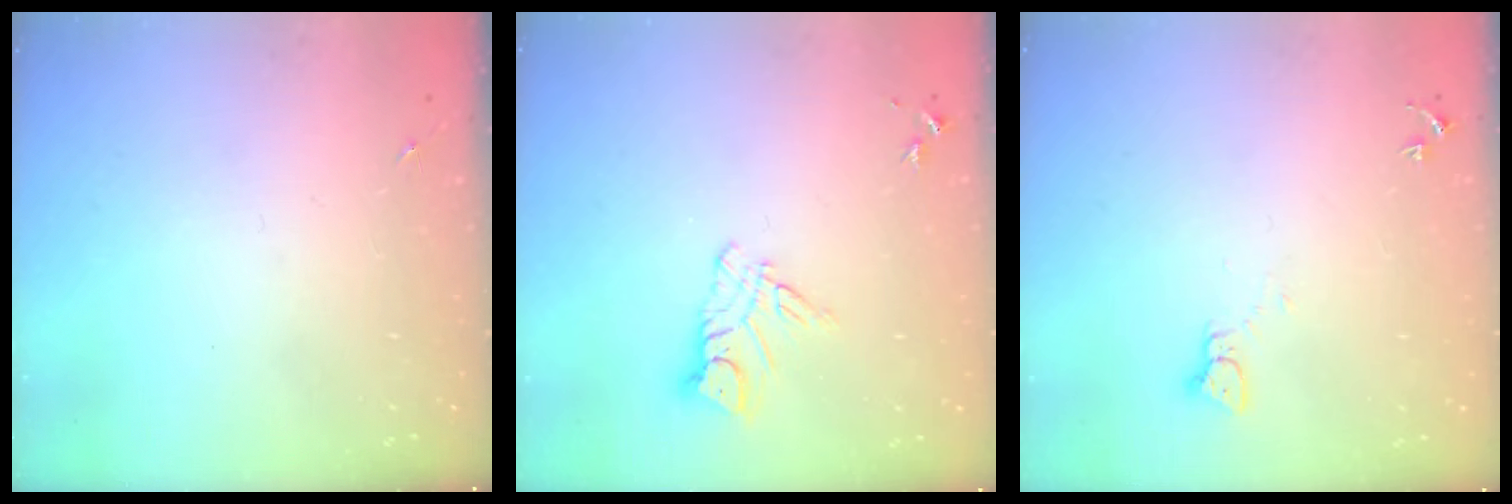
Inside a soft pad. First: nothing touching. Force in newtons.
{"total": 8.6, "press": 8.5, "slide": 0.9}
{"total": 2.2, "press": 2.2, "slide": 0.2}